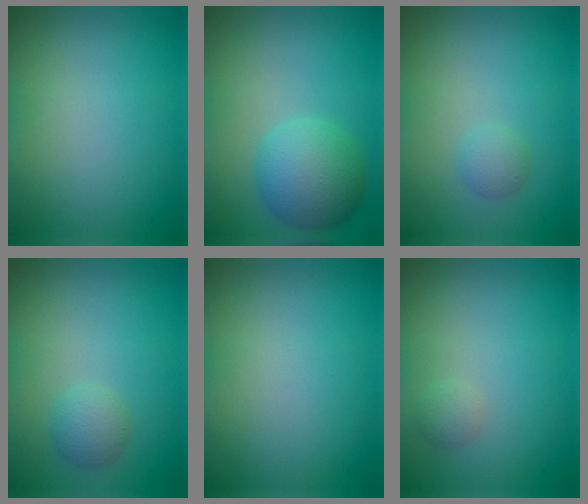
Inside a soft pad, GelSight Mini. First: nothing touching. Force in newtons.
{"total": 5.0, "press": 5.0, "slide": 0.3}
{"total": 1.1, "press": 1.1, "slide": 0.0}
{"total": 1.7, "press": 1.7, "slide": 0.0}
{"total": 0.0}
{"total": 1.0, "press": 1.0, "slide": 0.1}